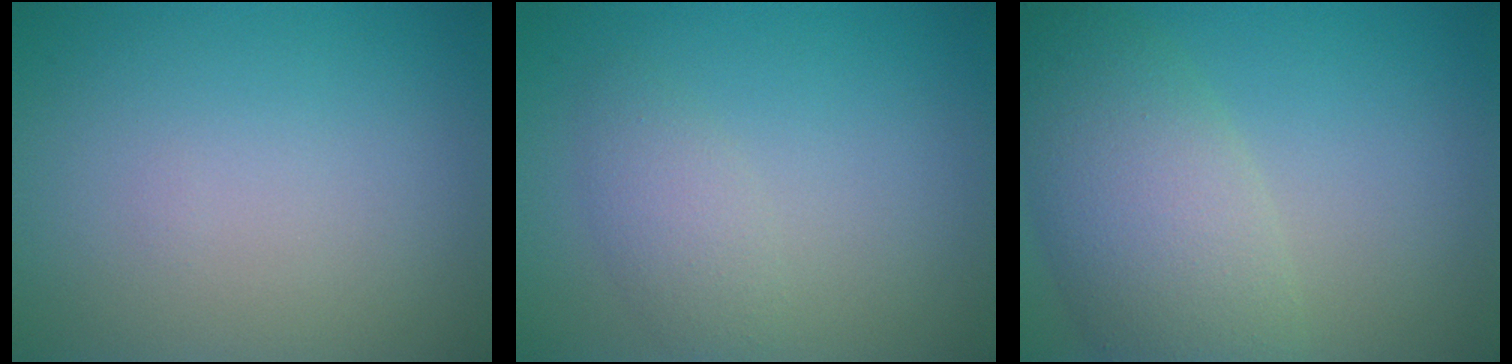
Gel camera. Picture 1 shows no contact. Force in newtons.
{"total": 2.2, "press": 2.2, "slide": 0.1}
{"total": 7.0, "press": 7.0, "slide": 0.5}